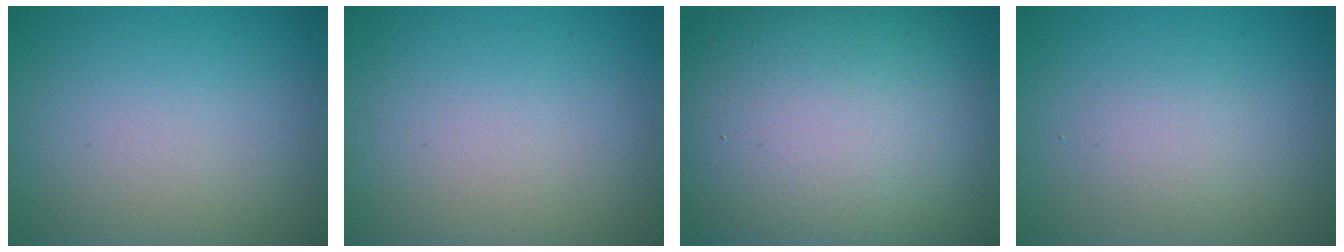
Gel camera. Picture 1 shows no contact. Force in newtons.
{"total": 0.0}
{"total": 19.3, "press": 19.3, "slide": 0.3}
{"total": 1.4, "press": 1.4, "slide": 0.0}